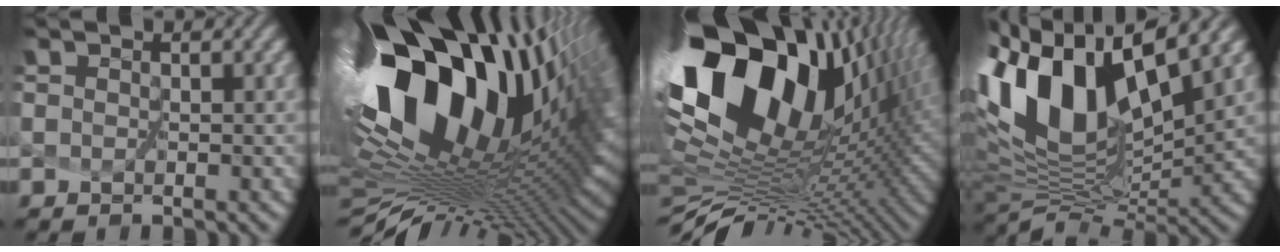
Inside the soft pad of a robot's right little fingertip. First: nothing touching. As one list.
[{"total": 17.9, "force": [5.6, 8.0, 14.9], "torque": [-0.241, 0.008, 0.119]}, {"total": 18.3, "force": [4.4, 9.8, 14.8], "torque": [-0.274, 0.003, 0.088]}, {"total": 13.4, "force": [5.5, 5.1, 11.1], "torque": [-0.228, 0.010, 0.110]}]